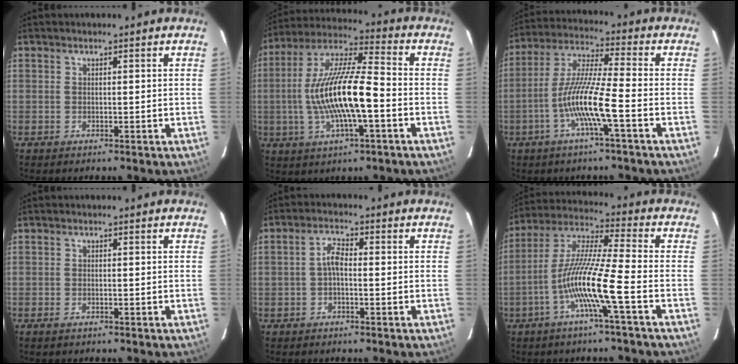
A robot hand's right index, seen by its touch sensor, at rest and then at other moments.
{"total": 17.2, "force": [-3.1, 4.9, 16.2], "torque": [-0.306, 0.007, -0.059]}
{"total": 11.2, "force": [-4.3, -0.1, 10.3], "torque": [-0.210, 0.004, -0.088]}
{"total": 1.0, "force": [-0.8, 0.4, 0.5], "torque": [-0.009, -0.002, -0.016]}
{"total": 2.7, "force": [-0.8, 1.1, 2.3], "torque": [-0.049, 0.011, -0.016]}
{"total": 12.4, "force": [-5.0, -0.6, 11.4], "torque": [-0.226, 0.005, -0.101]}